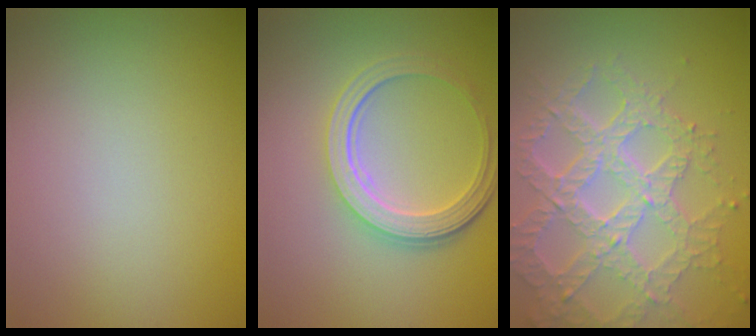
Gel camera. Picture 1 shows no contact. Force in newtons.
{"total": 5.1, "press": 3.8, "slide": 3.3}
{"total": 7.1, "press": 5.2, "slide": 4.9}